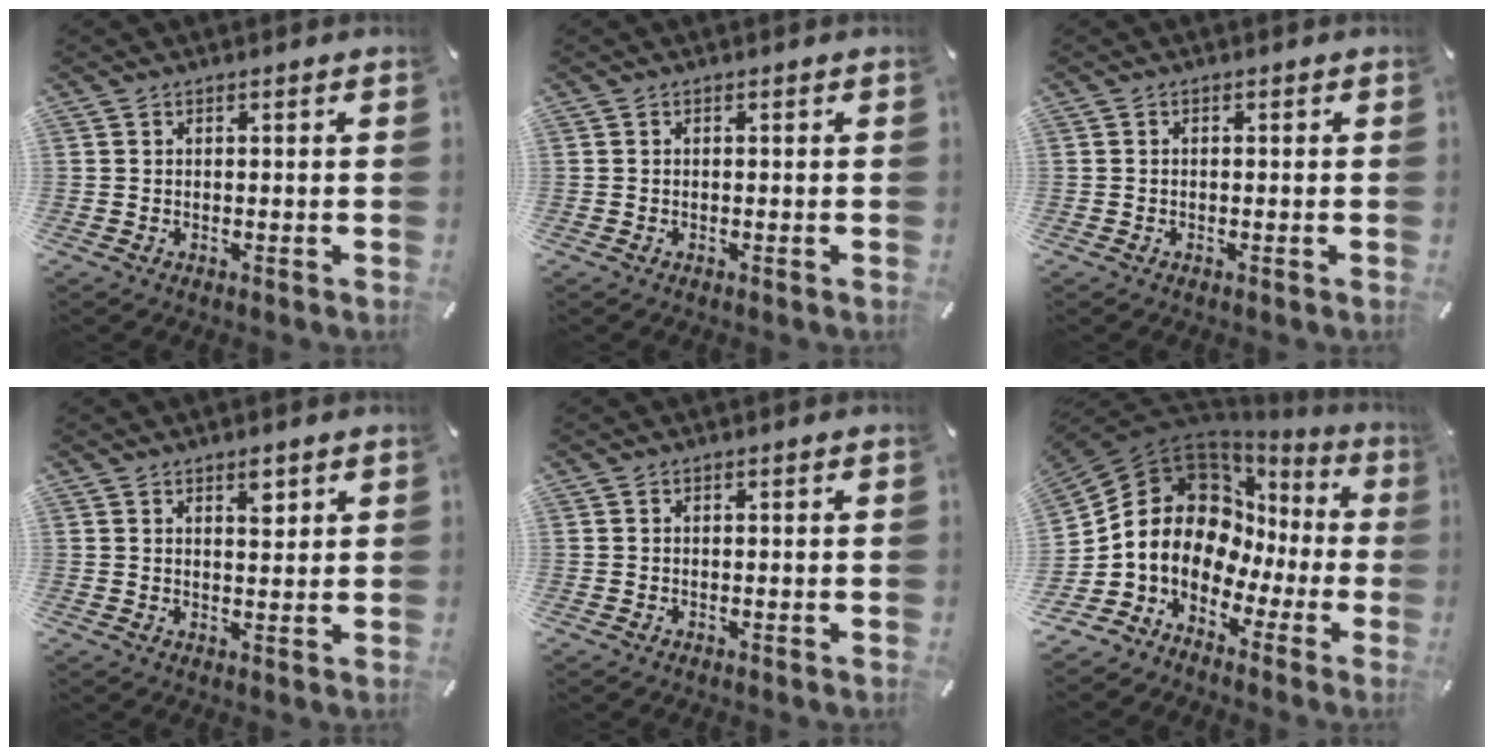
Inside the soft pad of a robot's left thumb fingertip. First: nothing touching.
{"total": 0.0}
{"total": 0.5, "force": [-0.3, 0.4, 0.2], "torque": [-0.002, 0.003, -0.009]}
{"total": 3.3, "force": [2.1, 1.6, 2.0], "torque": [-0.010, -0.011, 0.030]}
{"total": 0.0}
{"total": 14.7, "force": [1.6, 12.6, 7.3], "torque": [-0.152, -0.041, 0.030]}